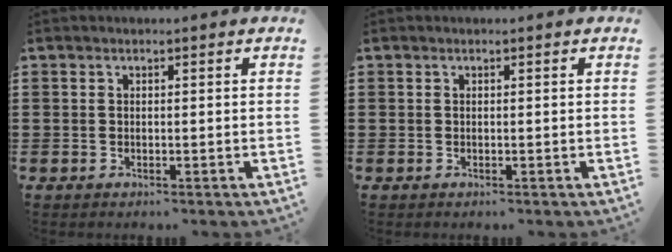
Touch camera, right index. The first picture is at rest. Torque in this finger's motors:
{"motor_torque": [-0.02, 0.02, 0.00, 0.00]}